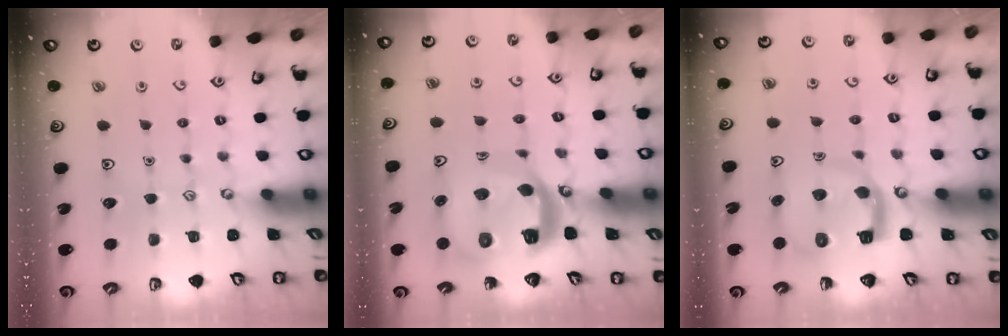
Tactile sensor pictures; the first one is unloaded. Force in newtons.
{"total": 14.8, "press": 14.6, "slide": 1.8}
{"total": 7.3, "press": 7.3, "slide": 1.0}